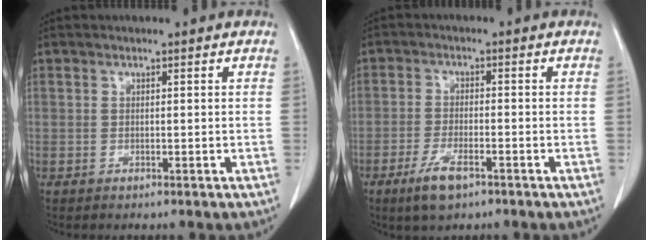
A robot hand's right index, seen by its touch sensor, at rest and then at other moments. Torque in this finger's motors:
{"motor_torque": [0.47, -0.38, 0.24, 0.02]}